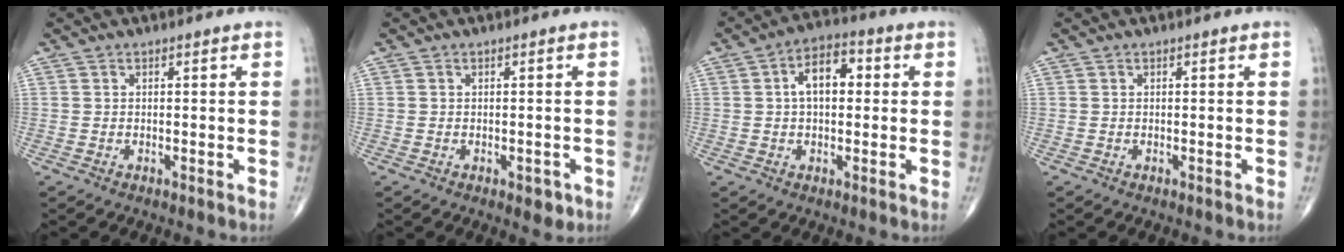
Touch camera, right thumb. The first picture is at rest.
{"total": 2.4, "force": [-1.0, 1.4, 1.7], "torque": [-0.008, 0.000, -0.009]}
{"total": 8.2, "force": [1.2, 4.7, 6.6], "torque": [-0.096, 0.022, 0.013]}
{"total": 0.0}